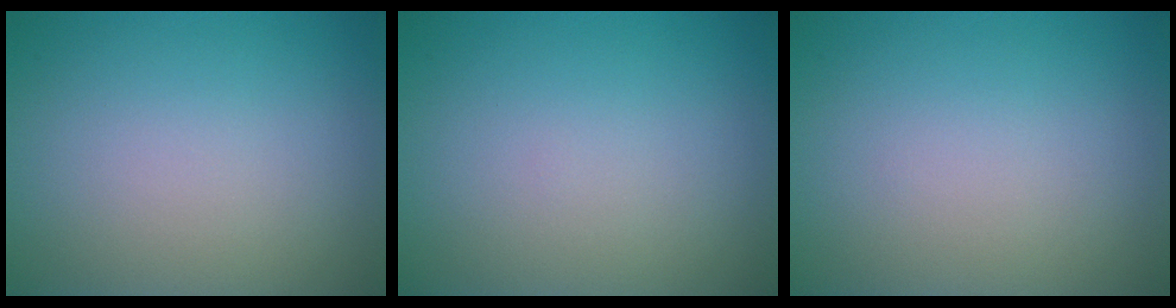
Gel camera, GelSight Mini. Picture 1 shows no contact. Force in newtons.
{"total": 0.0}
{"total": 0.0}